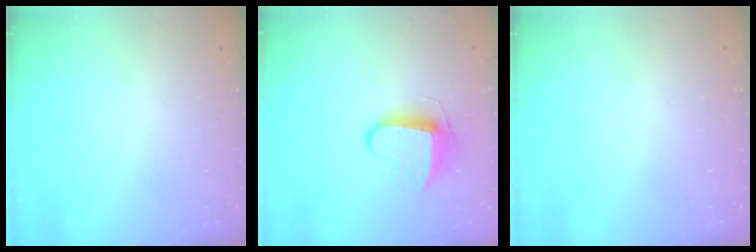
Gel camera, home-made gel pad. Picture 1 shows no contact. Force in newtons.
{"total": 9.5, "press": 9.5, "slide": 0.0}
{"total": 0.0}